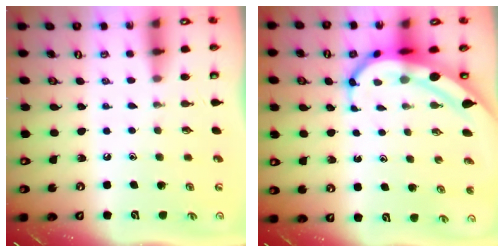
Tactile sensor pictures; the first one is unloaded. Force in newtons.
{"total": 7.1, "press": 7.1, "slide": 0.8}